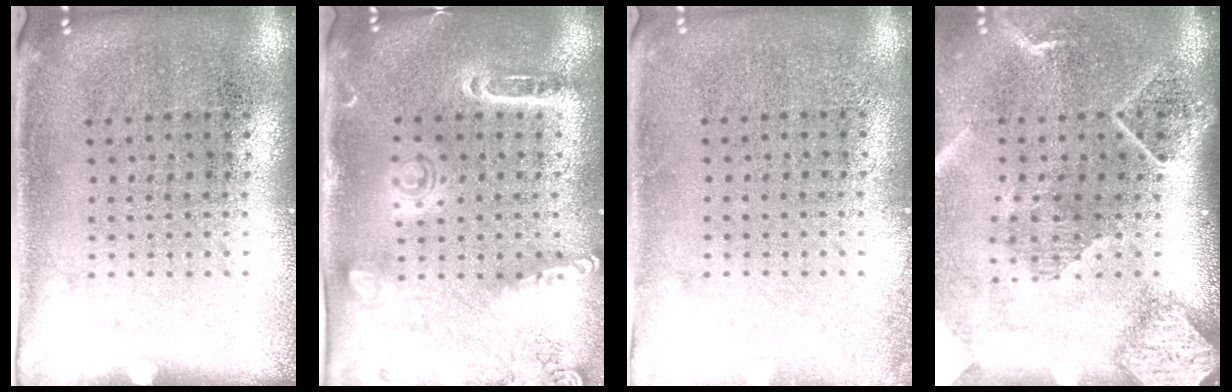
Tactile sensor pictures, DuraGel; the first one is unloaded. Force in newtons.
{"total": 1.5, "press": 1.5, "slide": 0.4}
{"total": 0.9, "press": 0.9, "slide": 0.1}
{"total": 2.7, "press": 2.0, "slide": 1.8}